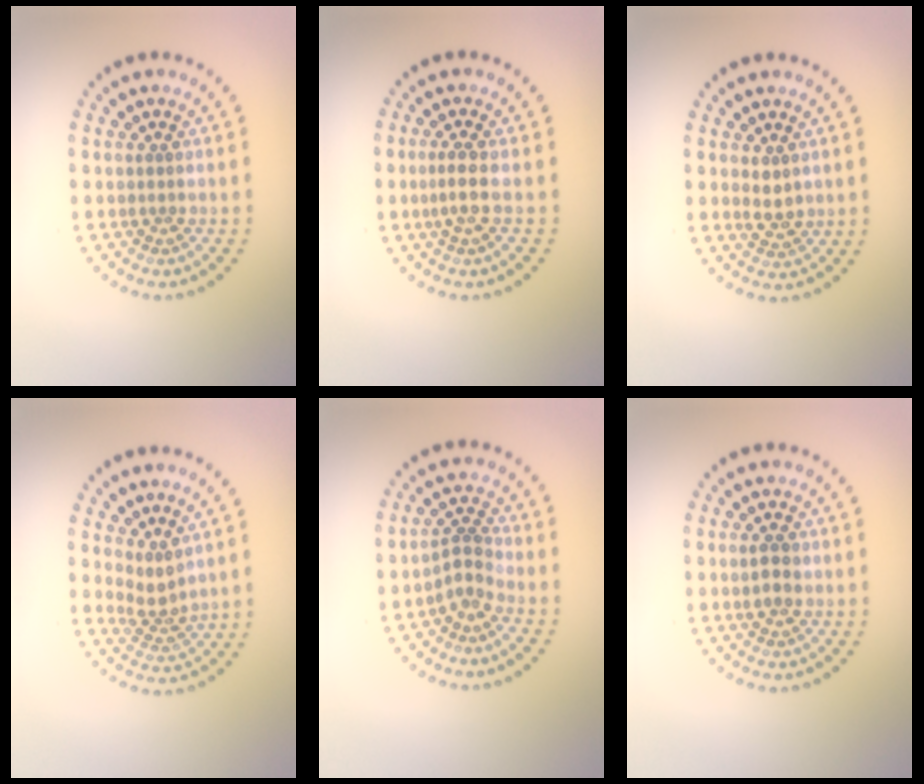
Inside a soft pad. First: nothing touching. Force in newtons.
{"total": 1.7, "press": 1.4, "slide": 1.0}
{"total": 1.5, "press": 1.4, "slide": 0.5}
{"total": 2.3, "press": 1.6, "slide": 1.7}
{"total": 2.2, "press": 1.5, "slide": 1.6}
{"total": 1.6, "press": 1.6, "slide": 0.1}